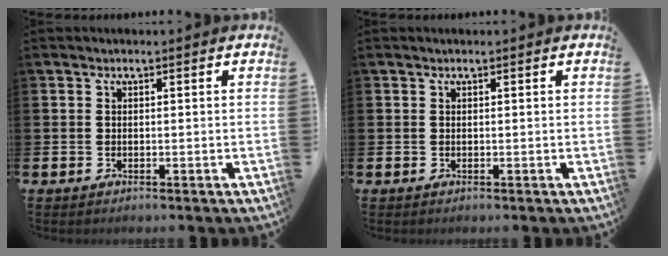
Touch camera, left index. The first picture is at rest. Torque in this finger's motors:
{"motor_torque": [0.15, -0.06, -0.09, 0.00]}